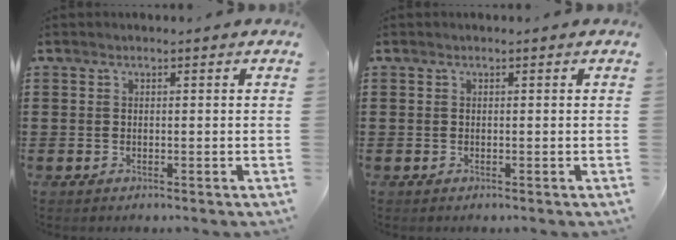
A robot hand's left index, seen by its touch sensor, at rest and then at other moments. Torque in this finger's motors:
{"motor_torque": [-0.01, -0.01, 0.00, 0.00]}